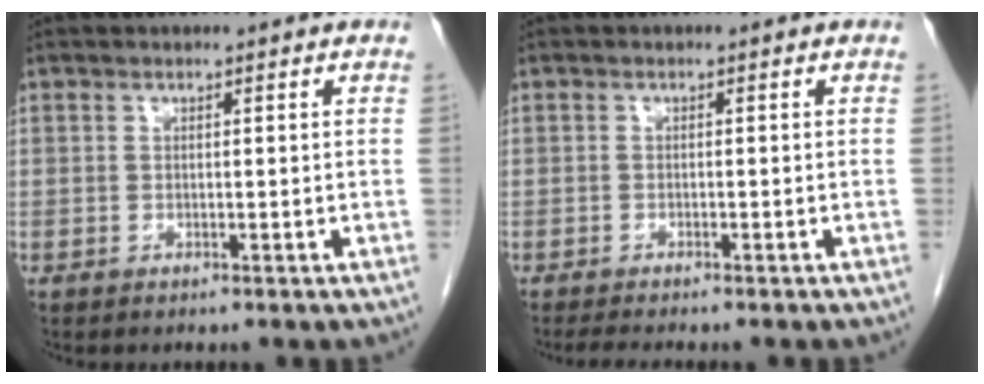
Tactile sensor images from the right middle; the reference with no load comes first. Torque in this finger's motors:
{"motor_torque": [0.34, -0.19, 0.00, 0.00]}